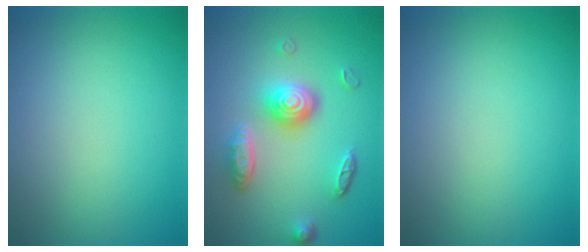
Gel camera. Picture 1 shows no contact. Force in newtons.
{"total": 4.7, "press": 3.7, "slide": 3.0}
{"total": 0.0}